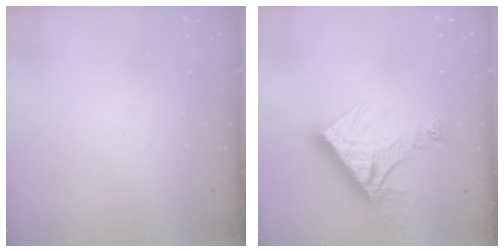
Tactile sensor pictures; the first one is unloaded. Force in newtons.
{"total": 13.5, "press": 13.5, "slide": 1.1}